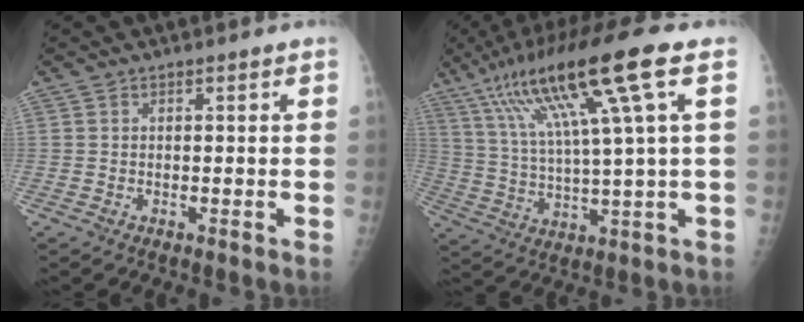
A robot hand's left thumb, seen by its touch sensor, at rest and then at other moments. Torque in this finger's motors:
{"motor_torque": [0.99, 0.57, 1.86, -0.95, 0.62]}